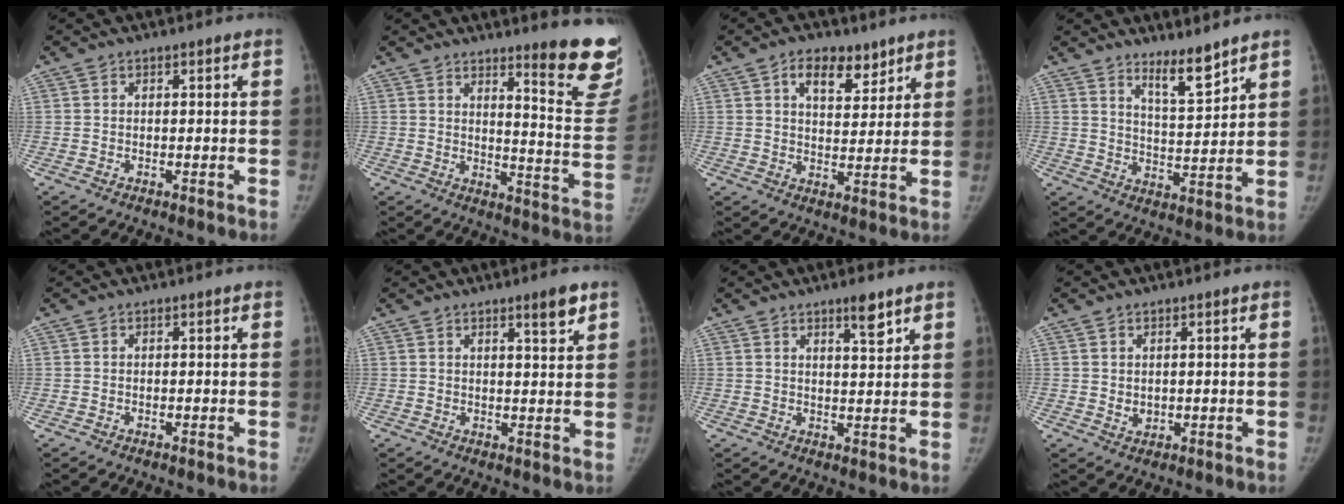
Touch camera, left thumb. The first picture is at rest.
{"total": 15.4, "force": [12.0, 2.1, 9.4], "torque": [-0.084, -0.115, 0.149]}
{"total": 8.0, "force": [4.8, 4.4, 4.5], "torque": [-0.037, -0.026, 0.075]}
{"total": 6.9, "force": [5.6, 1.0, 3.9], "torque": [-0.054, -0.057, 0.100]}
{"total": 0.0}
{"total": 4.0, "force": [2.7, 0.4, 3.0], "torque": [-0.037, -0.020, 0.041]}
{"total": 4.2, "force": [3.0, 0.7, 2.9], "torque": [-0.037, -0.023, 0.047]}
{"total": 1.8, "force": [0.5, 1.4, 1.0], "torque": [-0.011, -0.006, 0.016]}